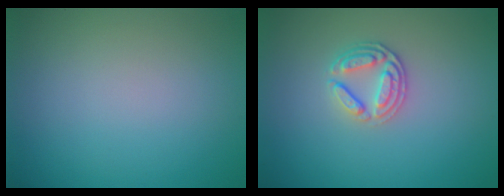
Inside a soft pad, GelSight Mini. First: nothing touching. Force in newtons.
{"total": 2.6, "press": 2.4, "slide": 1.0}